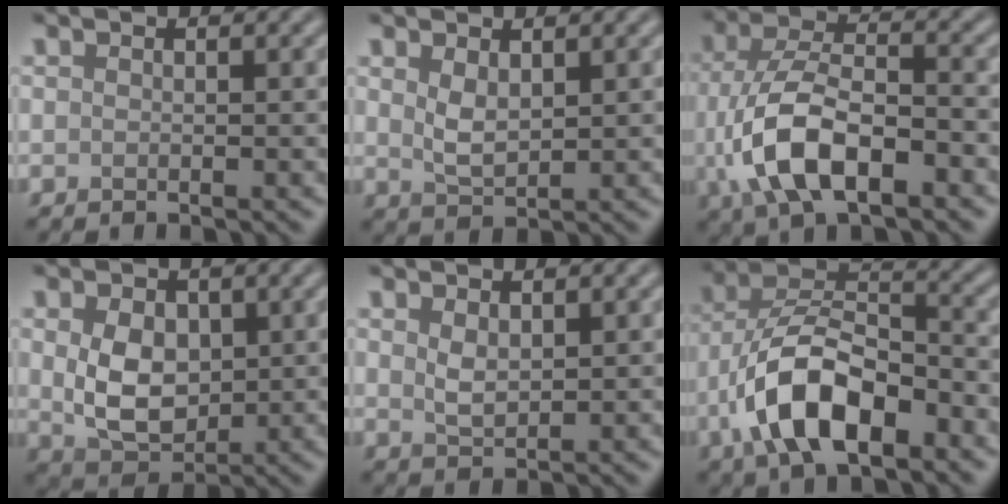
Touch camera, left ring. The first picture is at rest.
{"total": 2.2, "force": [1.0, 1.1, 1.7], "torque": [-0.039, -0.003, 0.024]}
{"total": 9.4, "force": [-3.0, 4.7, 7.5], "torque": [-0.160, -0.003, -0.061]}
{"total": 5.3, "force": [0.5, 3.8, 3.7], "torque": [-0.076, -0.006, 0.015]}
{"total": 1.9, "force": [0.8, 1.0, 1.3], "torque": [-0.030, -0.003, 0.021]}
{"total": 9.8, "force": [-4.2, 4.8, 7.4], "torque": [-0.143, 0.011, -0.083]}